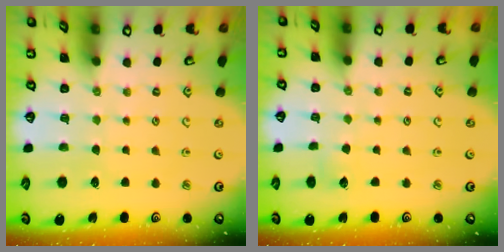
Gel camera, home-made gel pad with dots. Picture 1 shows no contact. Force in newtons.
{"total": 2.0, "press": 2.0, "slide": 0.1}